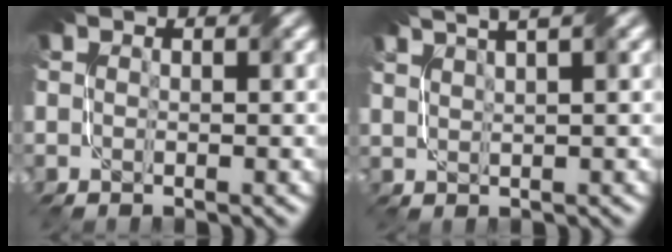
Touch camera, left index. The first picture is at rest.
{"total": 5.8, "force": [4.0, 1.9, 3.8], "torque": [-0.040, 0.036, 0.039]}